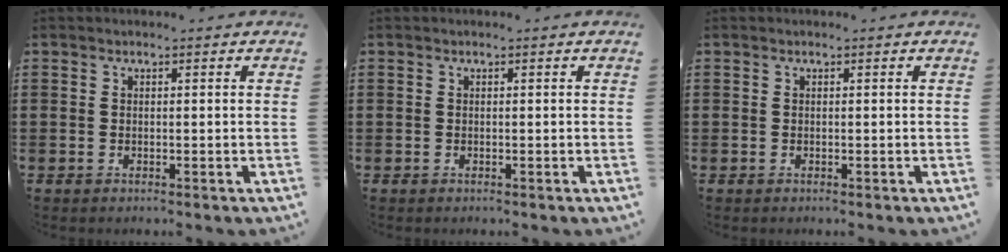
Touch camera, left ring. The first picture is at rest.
{"total": 0.0}
{"total": 0.0}